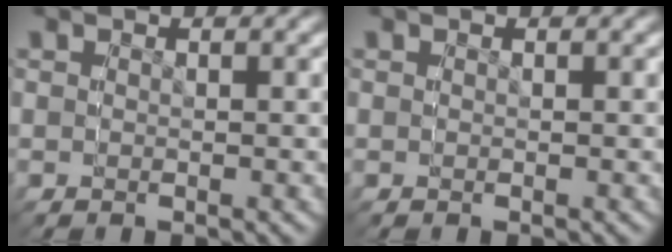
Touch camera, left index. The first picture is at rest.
{"total": 0.0}